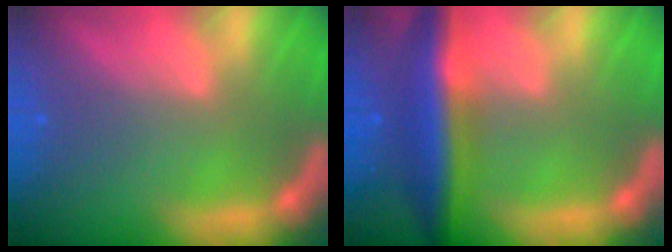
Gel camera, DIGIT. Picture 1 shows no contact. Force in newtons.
{"total": 7.5}